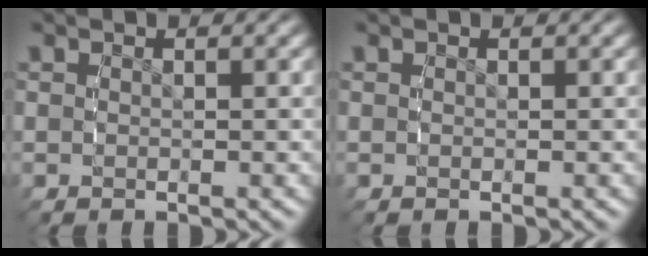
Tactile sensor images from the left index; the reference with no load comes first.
{"total": 0.0}